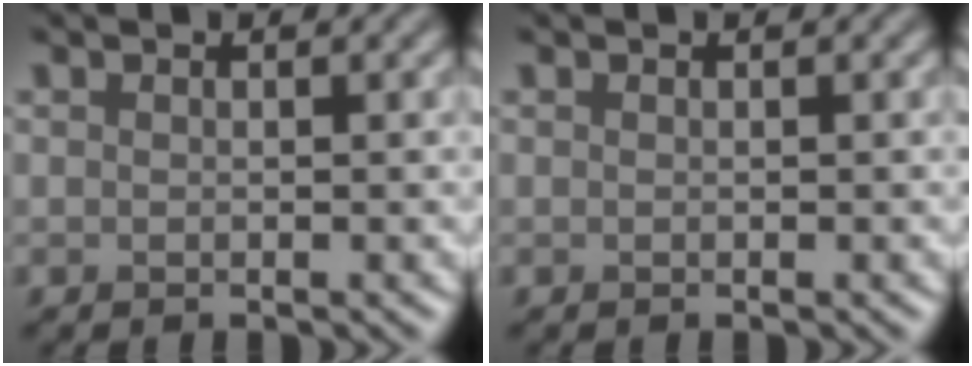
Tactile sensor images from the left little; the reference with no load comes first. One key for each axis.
{"total": 0.0}